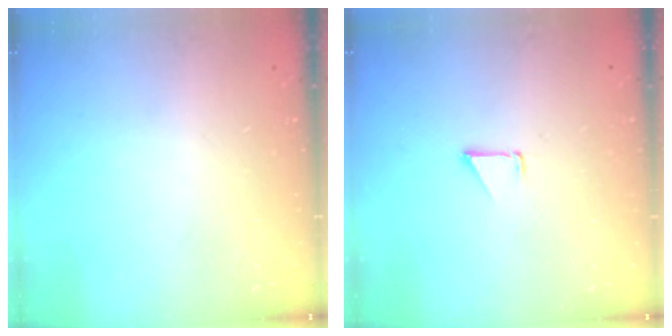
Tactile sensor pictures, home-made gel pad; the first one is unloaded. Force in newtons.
{"total": 0.7, "press": 0.7, "slide": 0.1}